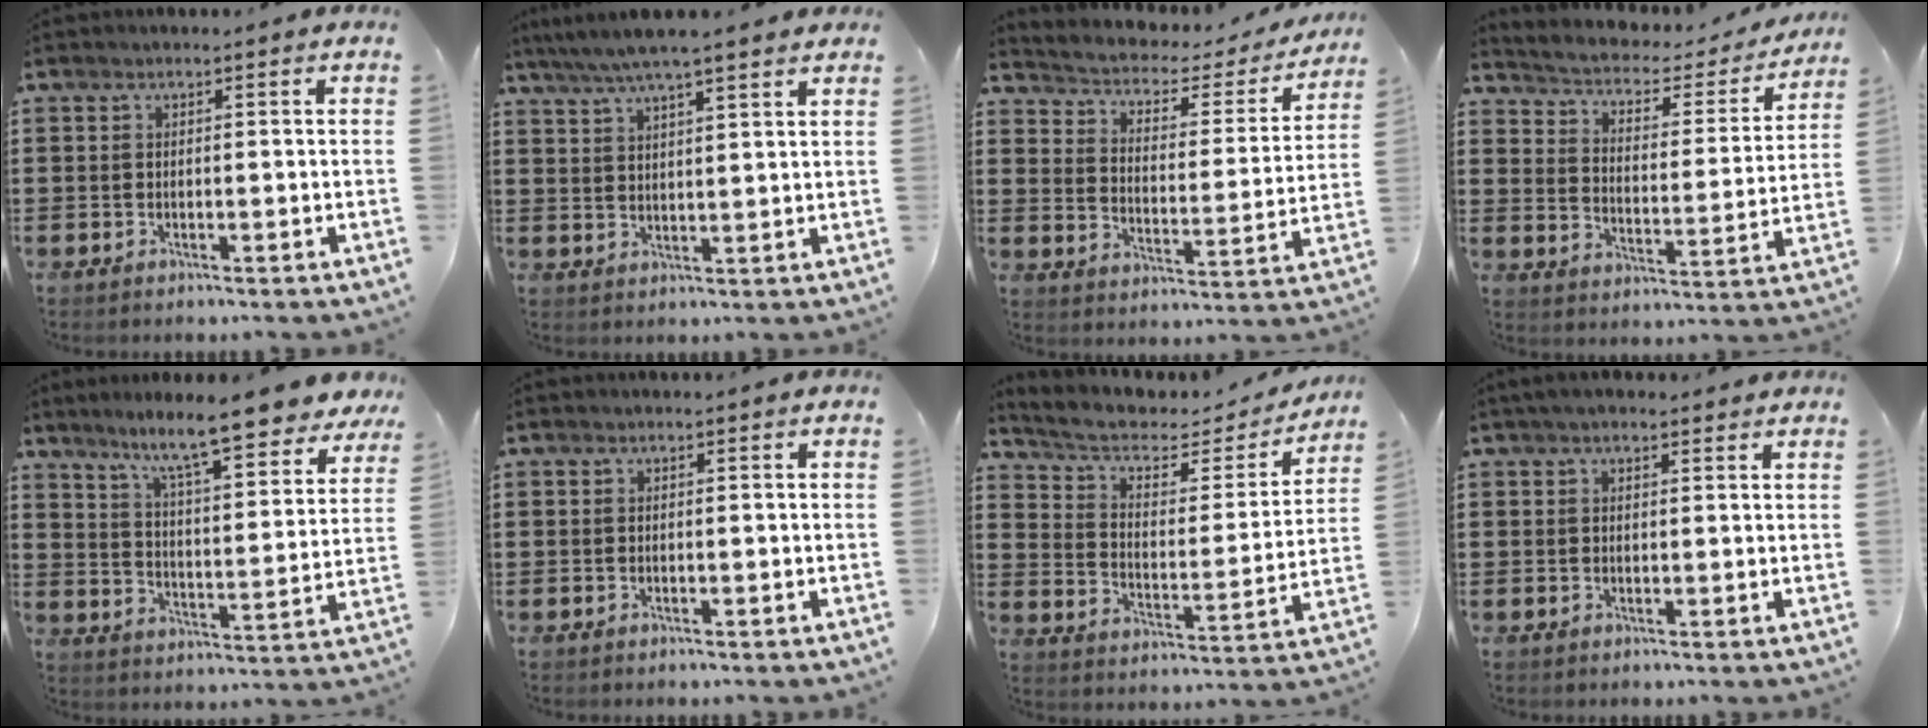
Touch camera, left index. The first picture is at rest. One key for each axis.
{"total": 5.3, "fx": 4.4, "fy": 0.2, "fz": 2.9, "tx": -0.068, "ty": -0.014, "tz": 0.076}
{"total": 2.5, "fx": 1.9, "fy": 1.4, "fz": 0.9, "tx": -0.034, "ty": -0.018, "tz": 0.022}
{"total": 2.7, "fx": 2.0, "fy": 1.4, "fz": 1.1, "tx": -0.038, "ty": -0.021, "tz": 0.023}
{"total": 9.7, "fx": 8.4, "fy": -0.1, "fz": 4.8, "tx": -0.107, "ty": -0.060, "tz": 0.137}
{"total": 0.0}
{"total": 5.3, "fx": 3.9, "fy": 2.3, "fz": 2.7, "tx": -0.073, "ty": -0.024, "tz": 0.064}
{"total": 2.1, "fx": 1.7, "fy": 0.9, "fz": 0.8, "tx": -0.019, "ty": 0.009, "tz": 0.033}